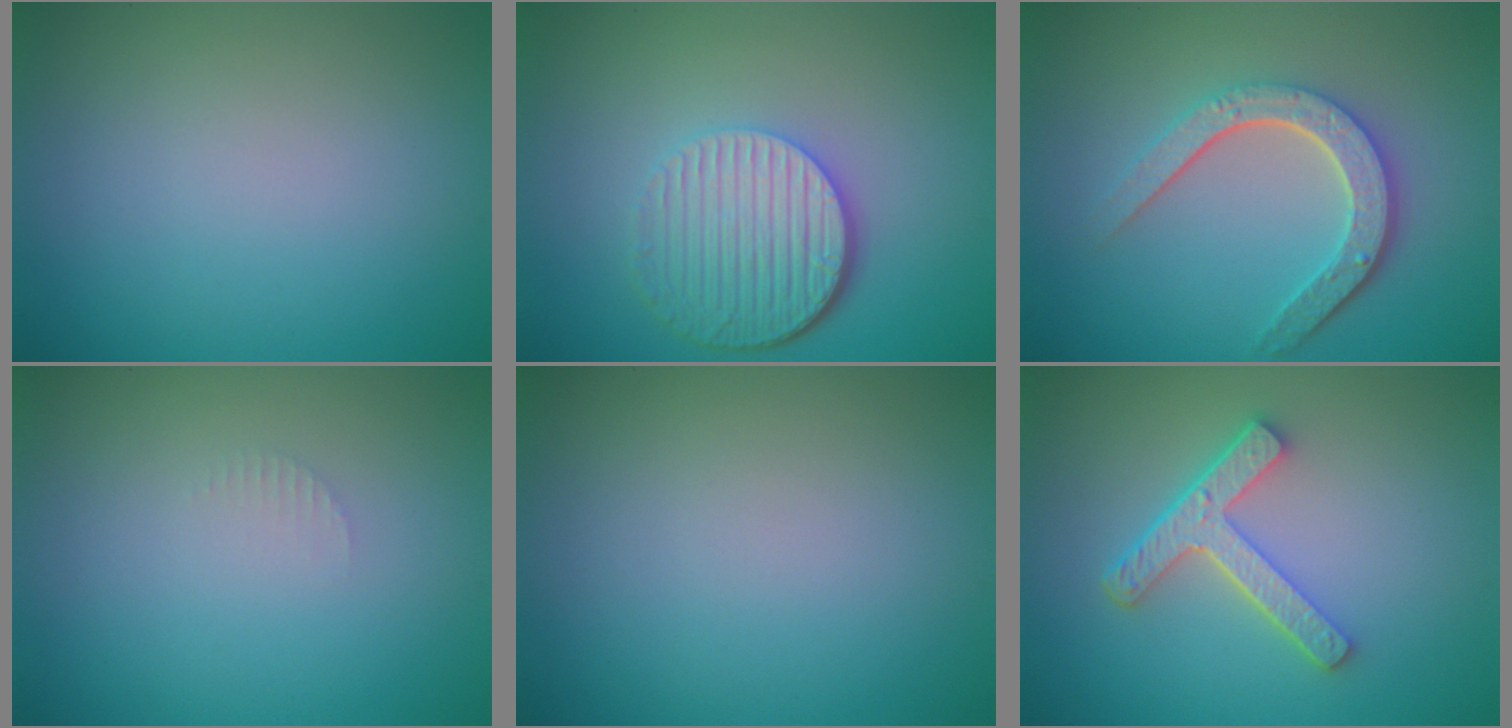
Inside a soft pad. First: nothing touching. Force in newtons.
{"total": 5.6, "press": 4.1, "slide": 3.9}
{"total": 4.7, "press": 3.7, "slide": 3.0}
{"total": 0.7, "press": 0.6, "slide": 0.1}
{"total": 0.0}
{"total": 4.2, "press": 3.1, "slide": 2.8}